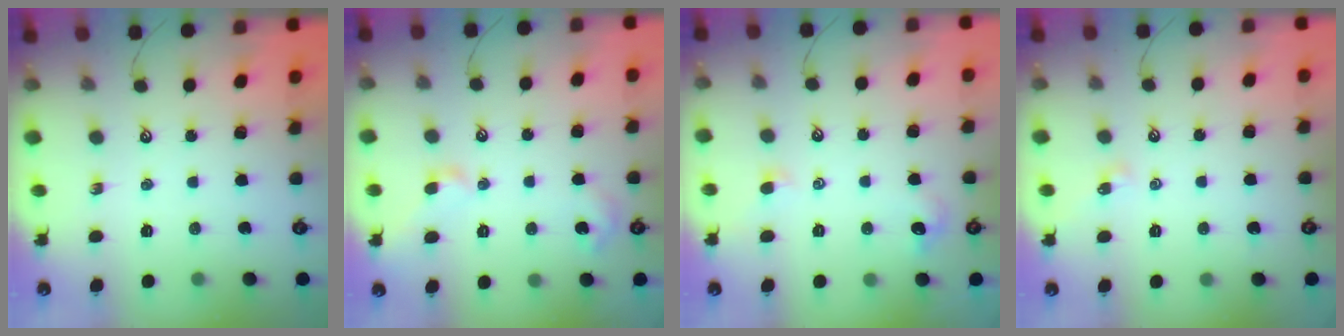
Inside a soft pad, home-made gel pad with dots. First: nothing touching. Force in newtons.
{"total": 3.8, "press": 3.7, "slide": 0.7}
{"total": 1.5, "press": 1.3, "slide": 0.6}
{"total": 3.1, "press": 3.0, "slide": 0.6}